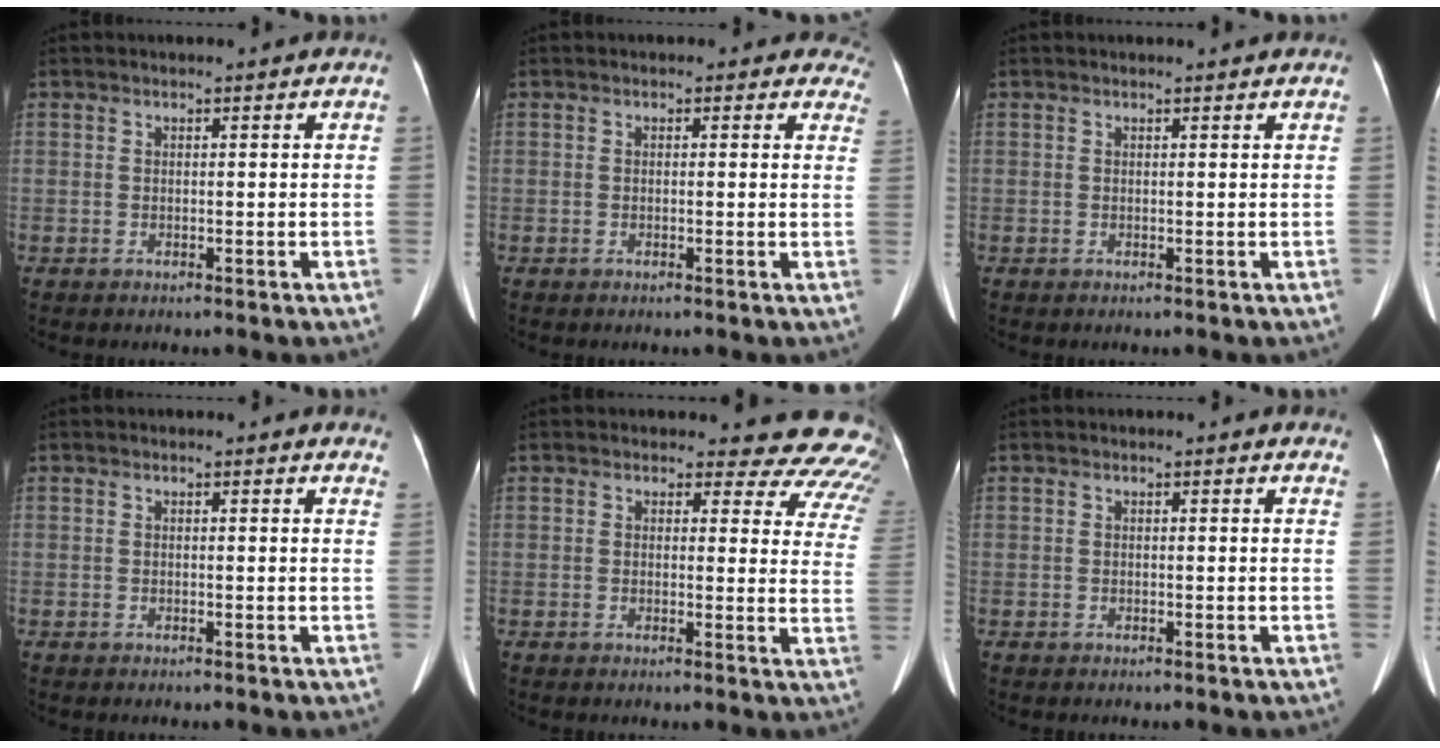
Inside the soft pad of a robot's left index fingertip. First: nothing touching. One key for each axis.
{"total": 4.2, "fx": 3.5, "fy": 2.3, "fz": 0.2, "tx": 0.033, "ty": -0.007, "tz": 0.003}
{"total": 2.3, "fx": 2.2, "fy": 0.2, "fz": 0.5, "tx": -0.014, "ty": 0.009, "tz": 0.021}
{"total": 3.6, "fx": 3.2, "fy": 1.4, "fz": 0.8, "tx": 0.005, "ty": -0.008, "tz": 0.010}
{"total": 14.6, "fx": 13.8, "fy": 4.5, "fz": 1.6, "tx": 0.027, "ty": -0.091, "tz": 0.105}
{"total": 2.5, "fx": 2.2, "fy": 1.1, "fz": 0.7, "tx": -0.001, "ty": -0.001, "tz": 0.004}